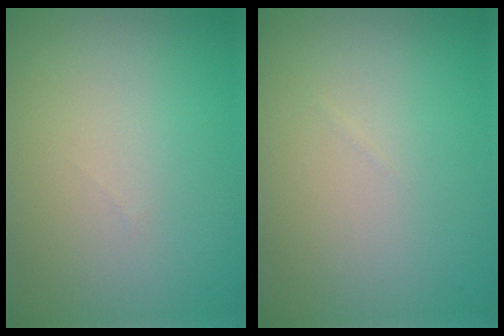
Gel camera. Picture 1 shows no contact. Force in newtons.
{"total": 0.0}